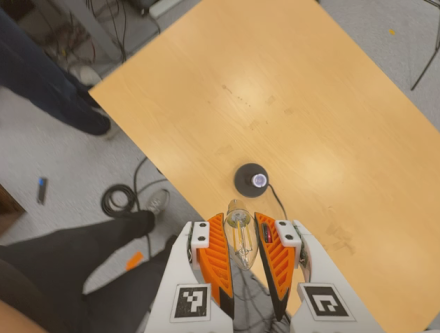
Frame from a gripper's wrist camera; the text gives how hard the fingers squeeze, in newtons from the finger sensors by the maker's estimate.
{"total": 13.5, "left": 14.1, "right": 13.0}